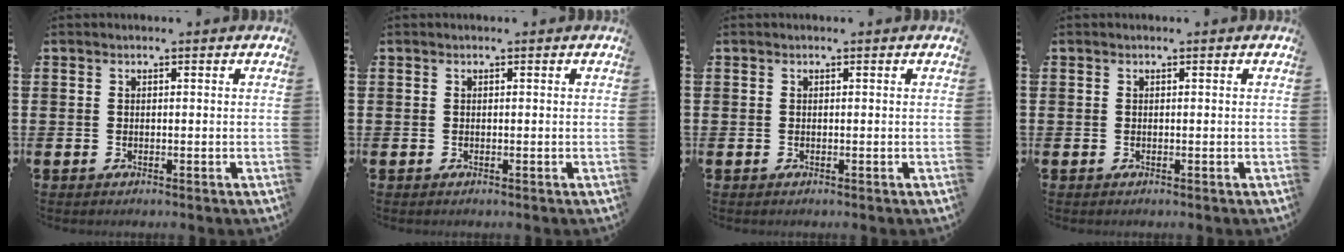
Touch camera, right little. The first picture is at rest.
{"total": 0.0}
{"total": 0.0}
{"total": 0.0}